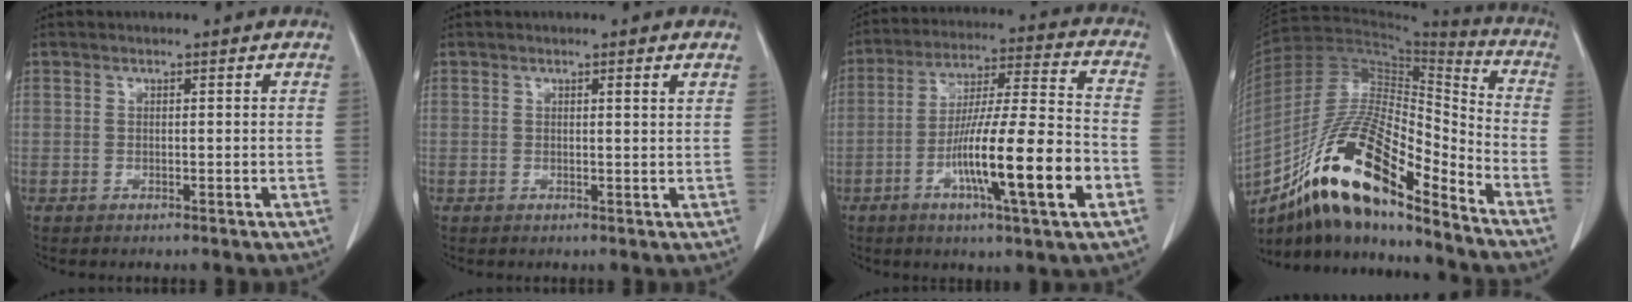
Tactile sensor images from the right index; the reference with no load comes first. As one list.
[{"total": 1.1, "force": [0.7, -0.2, 0.9], "torque": [-0.013, 0.000, 0.010]}, {"total": 17.2, "force": [-6.0, 0.7, 16.1], "torque": [-0.280, -0.008, -0.100]}, {"total": 21.1, "force": [-13.6, 4.5, 15.5], "torque": [-0.302, -0.002, -0.241]}]